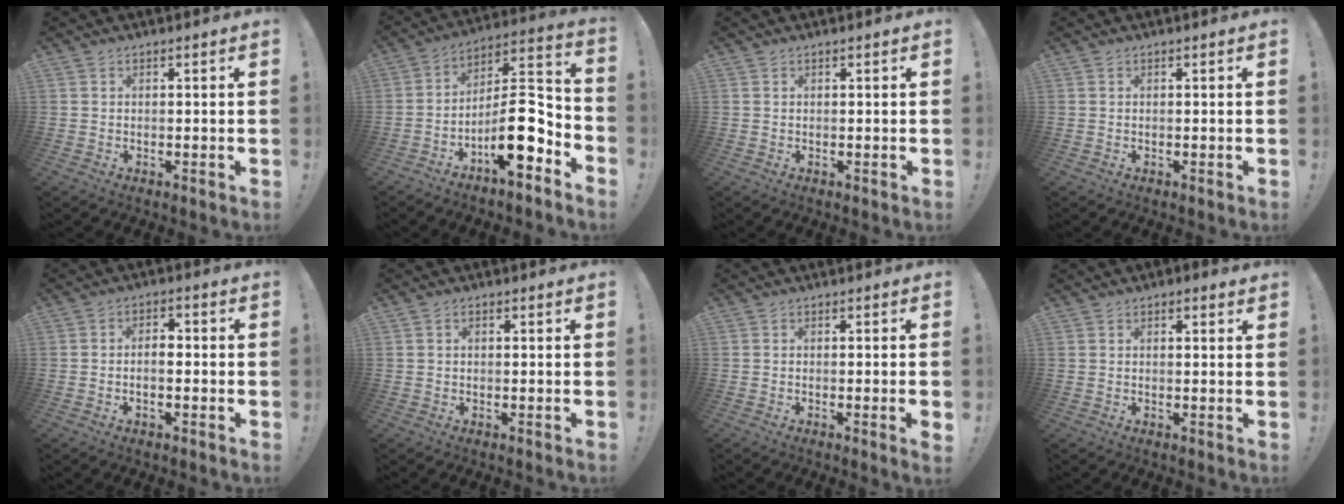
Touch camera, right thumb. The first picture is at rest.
{"total": 15.3, "force": [-6.7, 5.0, 12.9], "torque": [-0.208, 0.031, -0.103]}
{"total": 0.0}
{"total": 0.0}
{"total": 3.8, "force": [-1.3, 2.1, 2.9], "torque": [-0.043, 0.008, -0.026]}
{"total": 0.9, "force": [0.0, 0.7, 0.5], "torque": [-0.003, 0.001, -0.001]}
{"total": 2.4, "force": [-0.4, -0.4, 2.3], "torque": [-0.045, -0.001, -0.005]}
{"total": 1.3, "force": [0.7, 1.0, 0.5], "torque": [0.005, -0.004, 0.011]}